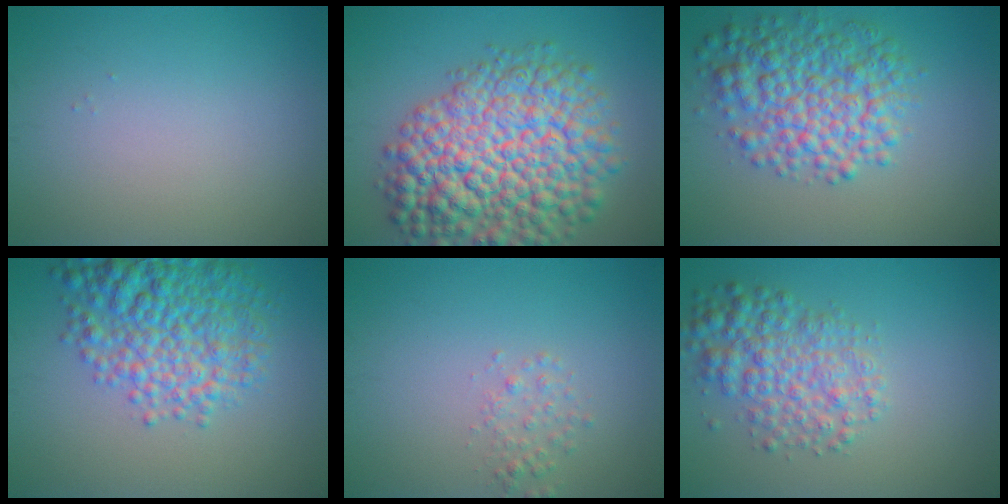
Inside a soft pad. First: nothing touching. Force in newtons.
{"total": 13.0, "press": 12.9, "slide": 0.5}
{"total": 7.0, "press": 7.0, "slide": 0.1}
{"total": 7.5, "press": 7.5, "slide": 0.2}
{"total": 1.4, "press": 1.4, "slide": 0.1}
{"total": 5.0, "press": 5.0, "slide": 0.1}